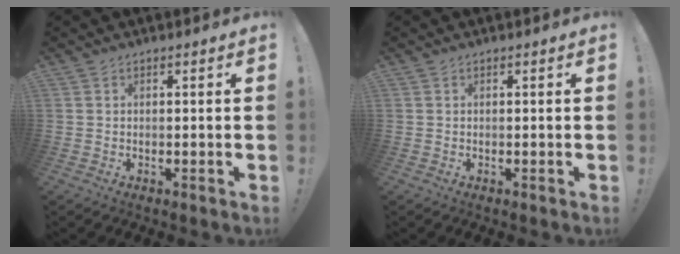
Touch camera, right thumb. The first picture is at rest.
{"total": 0.0}